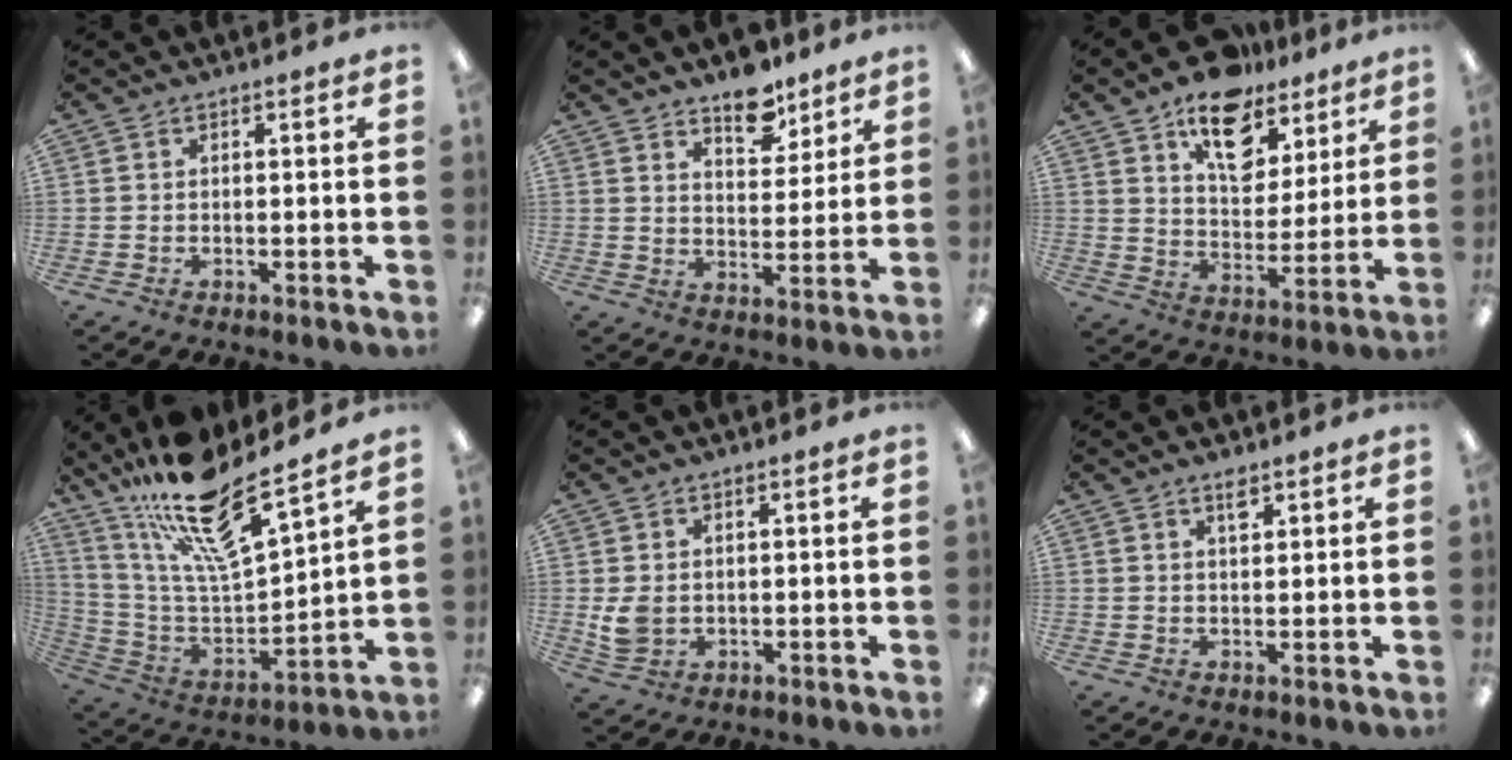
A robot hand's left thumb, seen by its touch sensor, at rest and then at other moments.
{"total": 9.4, "force": [7.4, 4.6, 3.6], "torque": [-0.030, -0.047, 0.128]}
{"total": 15.3, "force": [9.9, 9.1, 7.2], "torque": [-0.096, -0.056, 0.177]}
{"total": 20.3, "force": [16.1, 4.5, 11.5], "torque": [-0.212, -0.115, 0.273]}
{"total": 4.5, "force": [0.6, 3.5, 2.8], "torque": [-0.050, -0.005, 0.009]}
{"total": 2.9, "force": [2.1, 1.1, 1.7], "torque": [-0.022, -0.005, 0.034]}